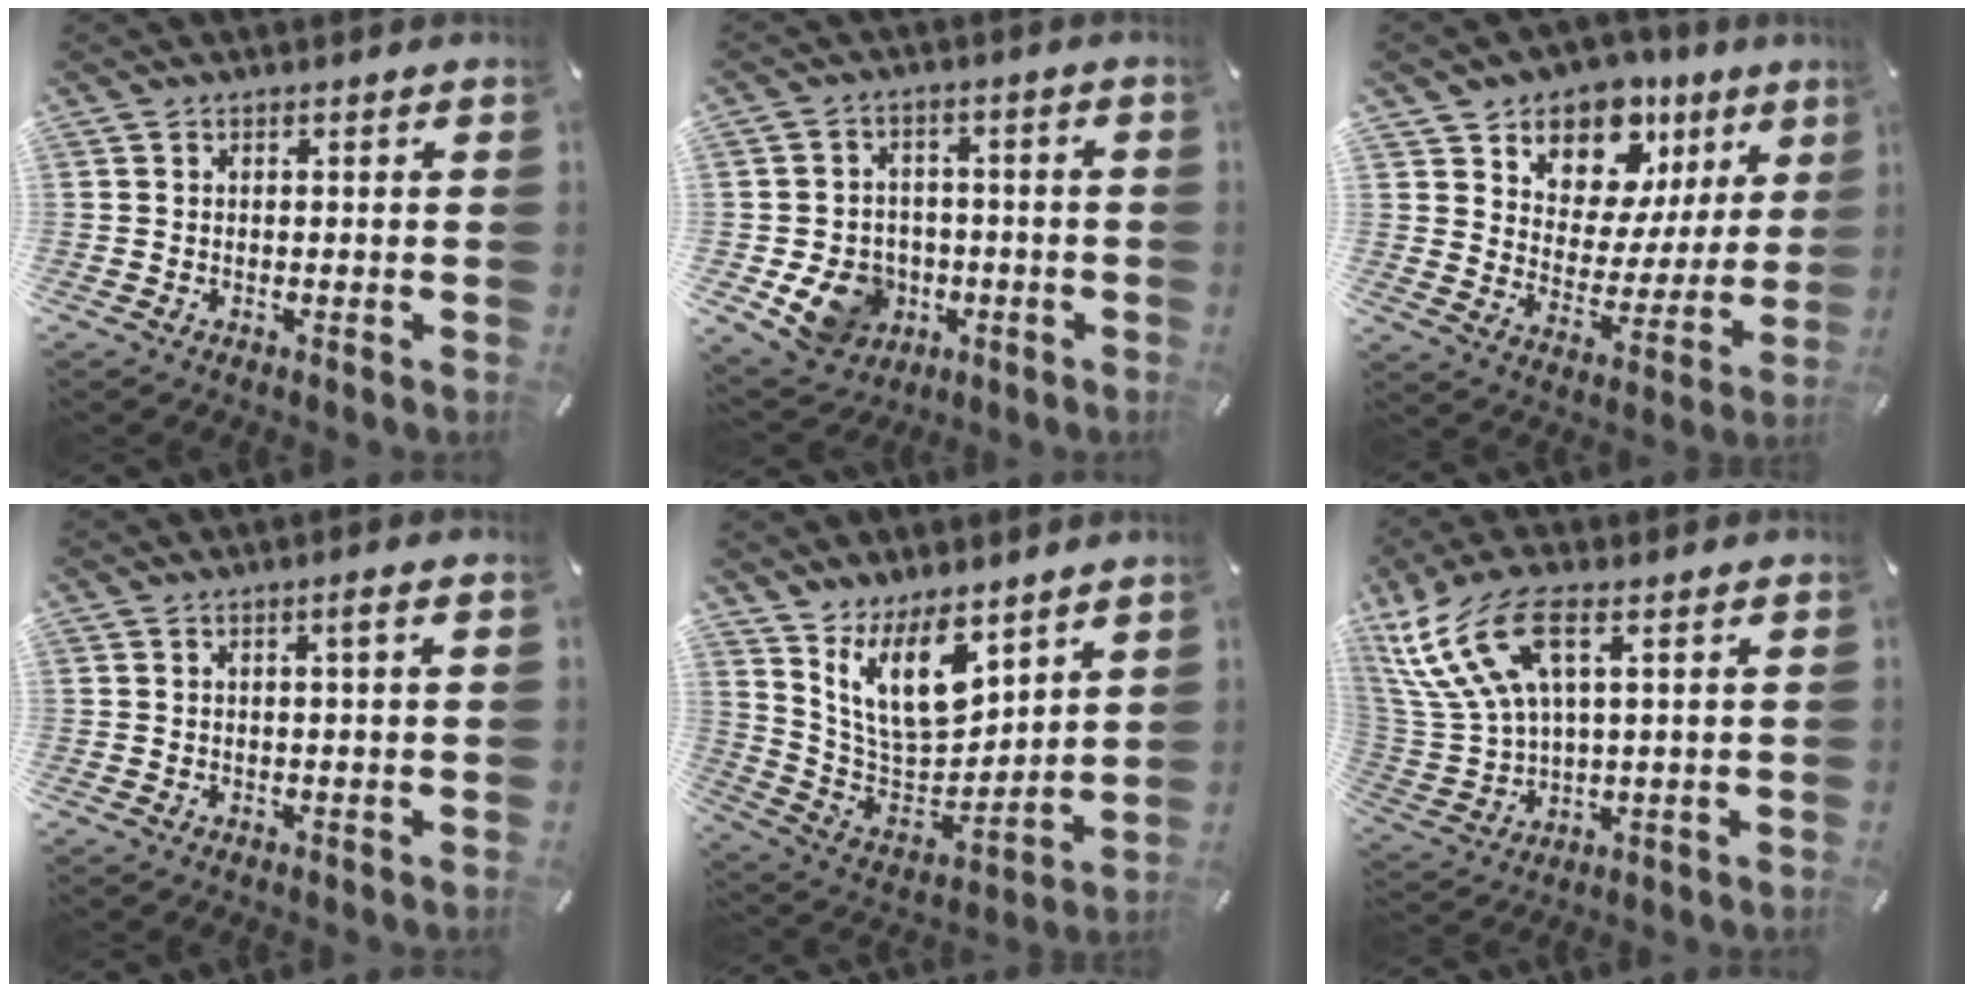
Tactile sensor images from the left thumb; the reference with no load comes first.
{"total": 10.7, "force": [-3.5, 9.3, 4.1], "torque": [-0.084, 0.028, -0.052]}
{"total": 12.2, "force": [8.5, 8.1, 3.4], "torque": [-0.053, -0.071, 0.156]}
{"total": 1.9, "force": [0.5, 0.0, 1.8], "torque": [-0.035, 0.000, 0.008]}
{"total": 15.6, "force": [10.2, 7.6, 9.0], "torque": [-0.176, -0.066, 0.187]}
{"total": 16.3, "force": [7.2, 7.7, 12.4], "torque": [-0.291, -0.021, 0.127]}